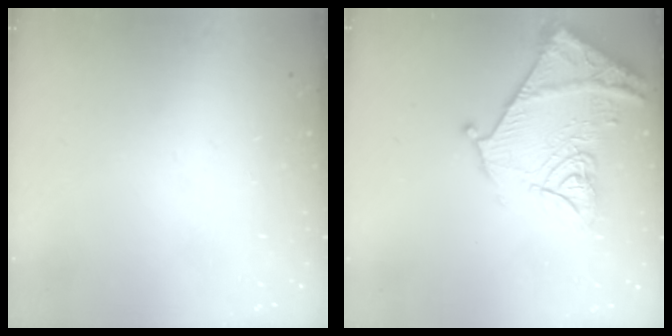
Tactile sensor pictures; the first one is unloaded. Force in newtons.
{"total": 15.3, "press": 15.3, "slide": 1.6}